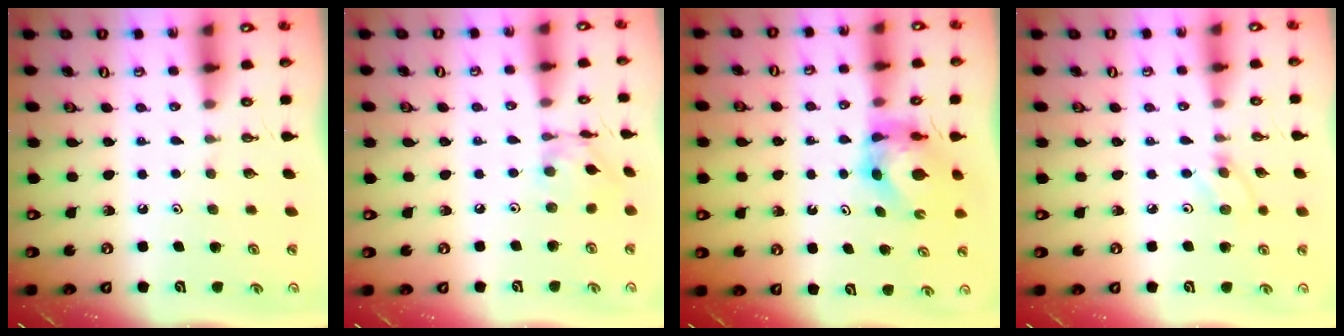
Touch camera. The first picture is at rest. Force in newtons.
{"total": 6.5, "press": 6.5, "slide": 0.4}
{"total": 5.2, "press": 5.2, "slide": 0.4}
{"total": 4.1, "press": 4.1, "slide": 0.5}